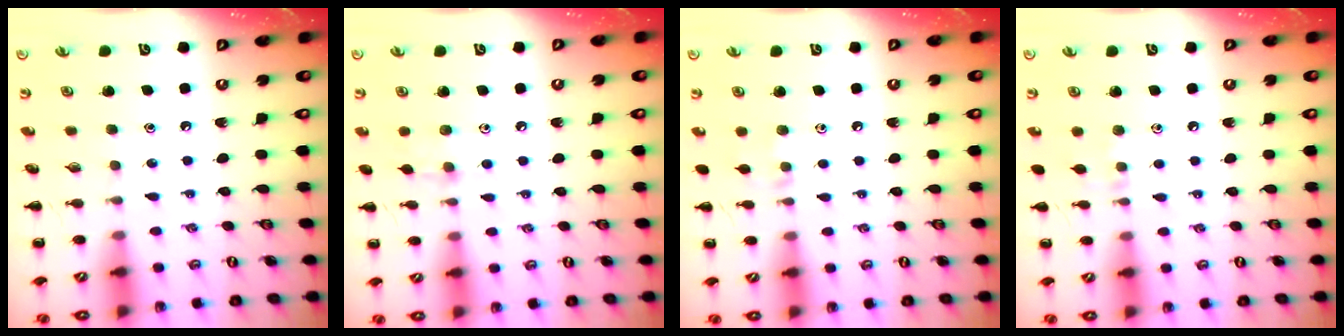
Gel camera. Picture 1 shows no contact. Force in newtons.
{"total": 5.5, "press": 5.3, "slide": 1.6}
{"total": 2.9, "press": 2.7, "slide": 1.1}
{"total": 3.8, "press": 3.5, "slide": 1.4}